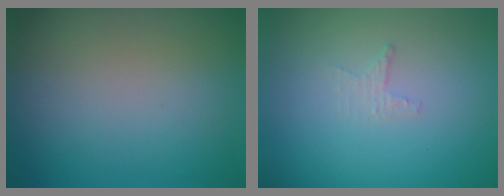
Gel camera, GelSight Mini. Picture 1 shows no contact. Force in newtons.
{"total": 0.9, "press": 0.8, "slide": 0.3}